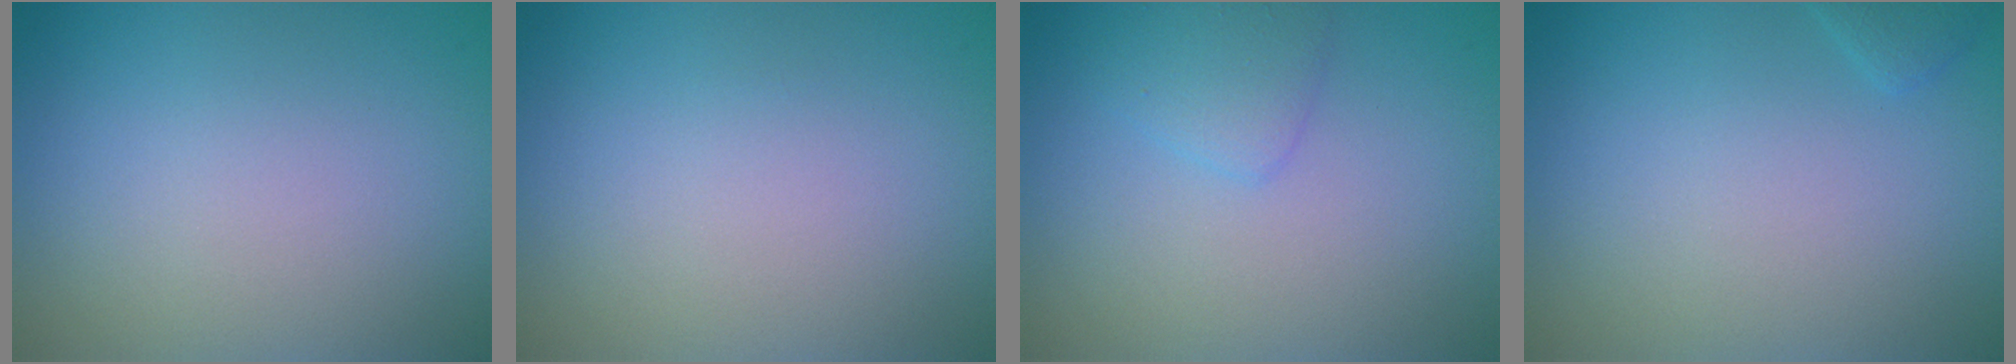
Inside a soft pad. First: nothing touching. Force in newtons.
{"total": 0.0}
{"total": 1.7, "press": 1.7, "slide": 0.0}
{"total": 0.9, "press": 0.9, "slide": 0.0}